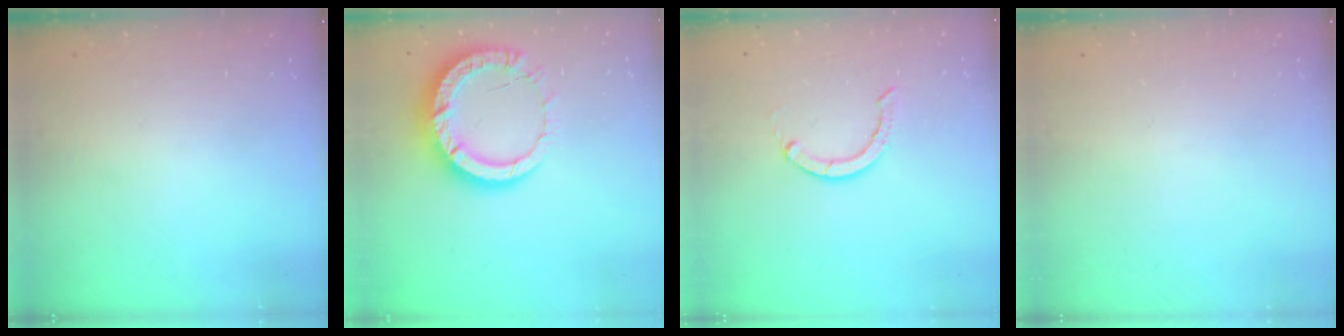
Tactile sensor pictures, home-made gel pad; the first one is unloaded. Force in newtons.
{"total": 13.5, "press": 13.4, "slide": 1.5}
{"total": 3.4, "press": 3.4, "slide": 0.3}
{"total": 0.0}